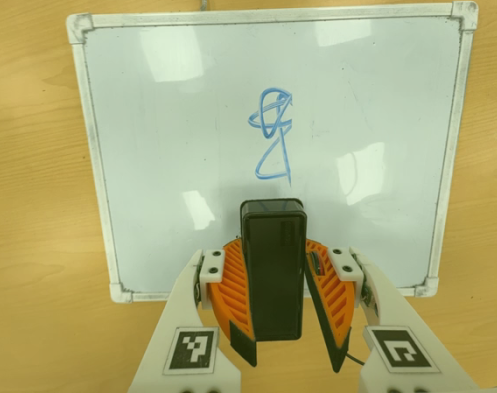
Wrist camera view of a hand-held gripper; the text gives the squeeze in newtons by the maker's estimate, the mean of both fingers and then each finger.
{"total": 8.6, "left": 8.9, "right": 8.3}